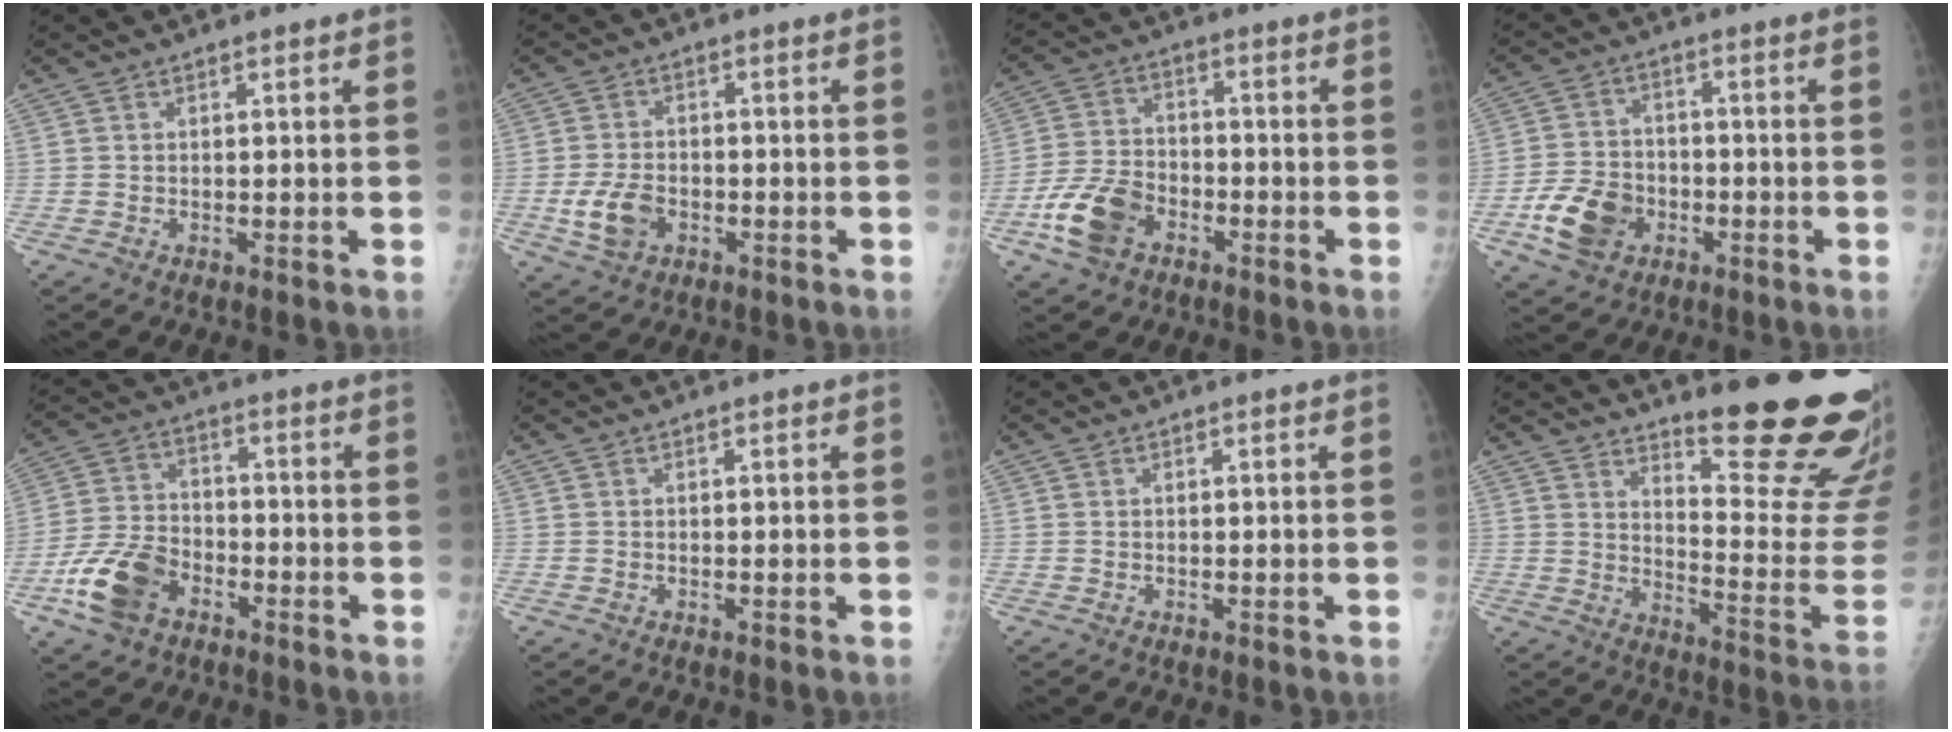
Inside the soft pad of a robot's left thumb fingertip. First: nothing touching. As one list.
[{"total": 6.3, "force": [-2.1, 4.3, 4.2], "torque": [-0.078, 0.008, -0.036]}, {"total": 10.0, "force": [-4.9, 6.5, 5.8], "torque": [-0.111, 0.022, -0.093]}, {"total": 9.7, "force": [-3.9, 7.2, 5.2], "torque": [-0.082, 0.016, -0.070]}, {"total": 11.1, "force": [-5.6, 7.1, 6.5], "torque": [-0.123, 0.026, -0.108]}, {"total": 0.0}, {"total": 0.0}, {"total": 20.4, "force": [15.6, 3.5, 12.8], "torque": [-0.142, -0.151, 0.212]}]